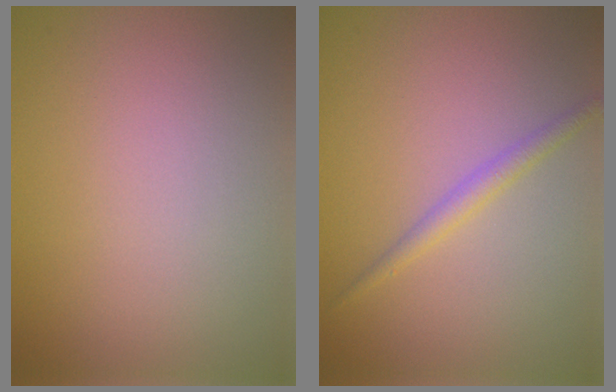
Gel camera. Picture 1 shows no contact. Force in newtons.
{"total": 1.6, "press": 1.6, "slide": 0.0}